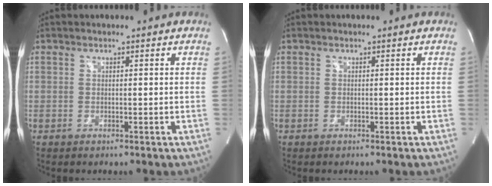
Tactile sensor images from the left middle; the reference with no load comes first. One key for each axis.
{"total": 0.0}